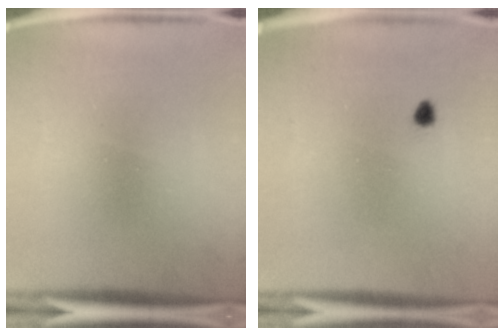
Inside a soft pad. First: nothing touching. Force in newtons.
{"total": 1.0}